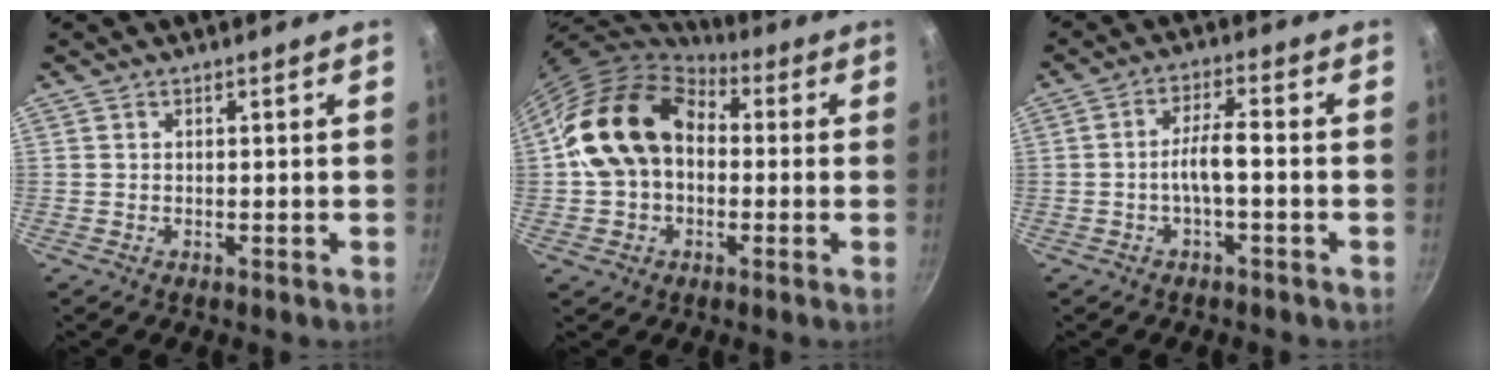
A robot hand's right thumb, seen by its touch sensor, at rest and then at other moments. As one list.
[{"total": 16.5, "force": [1.5, 12.5, 10.8], "torque": [-0.168, 0.037, 0.016]}, {"total": 5.0, "force": [-1.4, 1.2, 4.7], "torque": [-0.094, 0.026, -0.030]}]